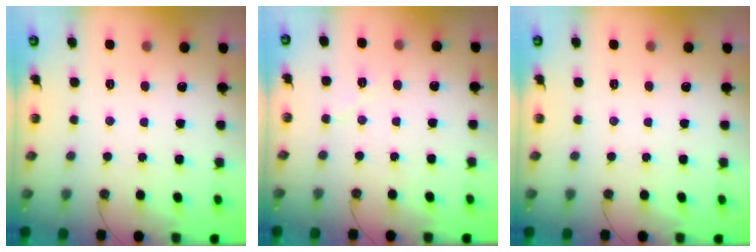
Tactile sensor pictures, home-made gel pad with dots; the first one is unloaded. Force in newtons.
{"total": 5.2, "press": 4.6, "slide": 2.3}
{"total": 0.0}